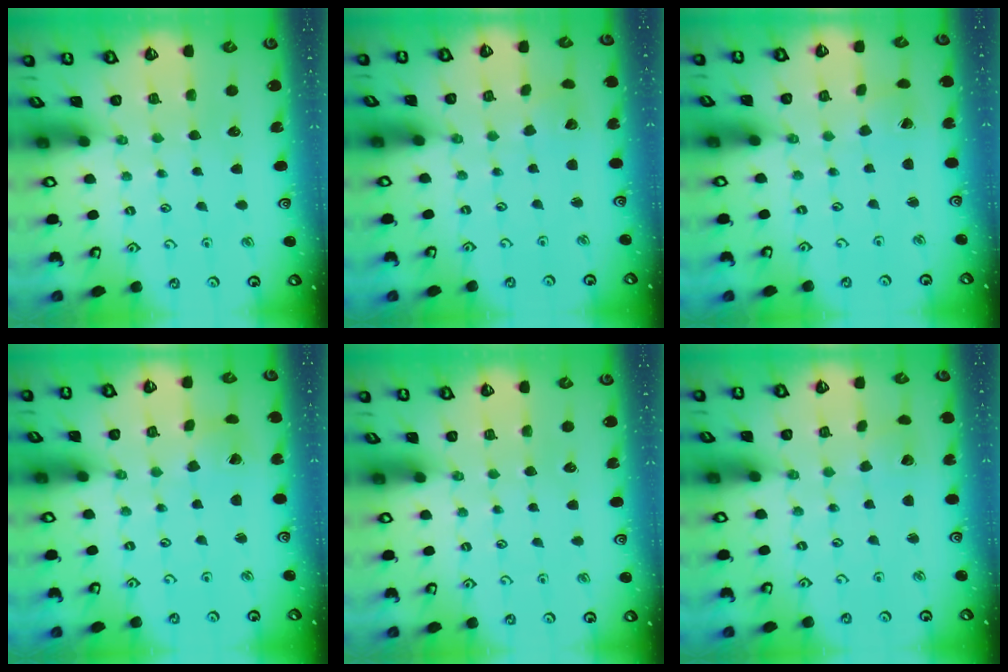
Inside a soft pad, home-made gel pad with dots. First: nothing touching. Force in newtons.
{"total": 2.2, "press": 2.2, "slide": 0.2}
{"total": 1.0, "press": 1.0, "slide": 0.1}
{"total": 2.1, "press": 2.1, "slide": 0.2}
{"total": 0.0}
{"total": 2.3, "press": 2.3, "slide": 0.2}